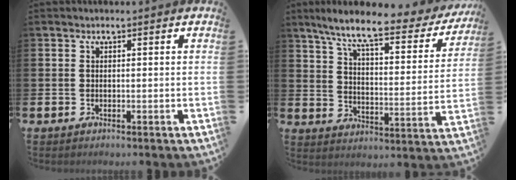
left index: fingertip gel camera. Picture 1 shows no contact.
{"total": 8.6, "force": [6.9, 1.6, 4.9], "torque": [-0.113, -0.043, 0.108]}